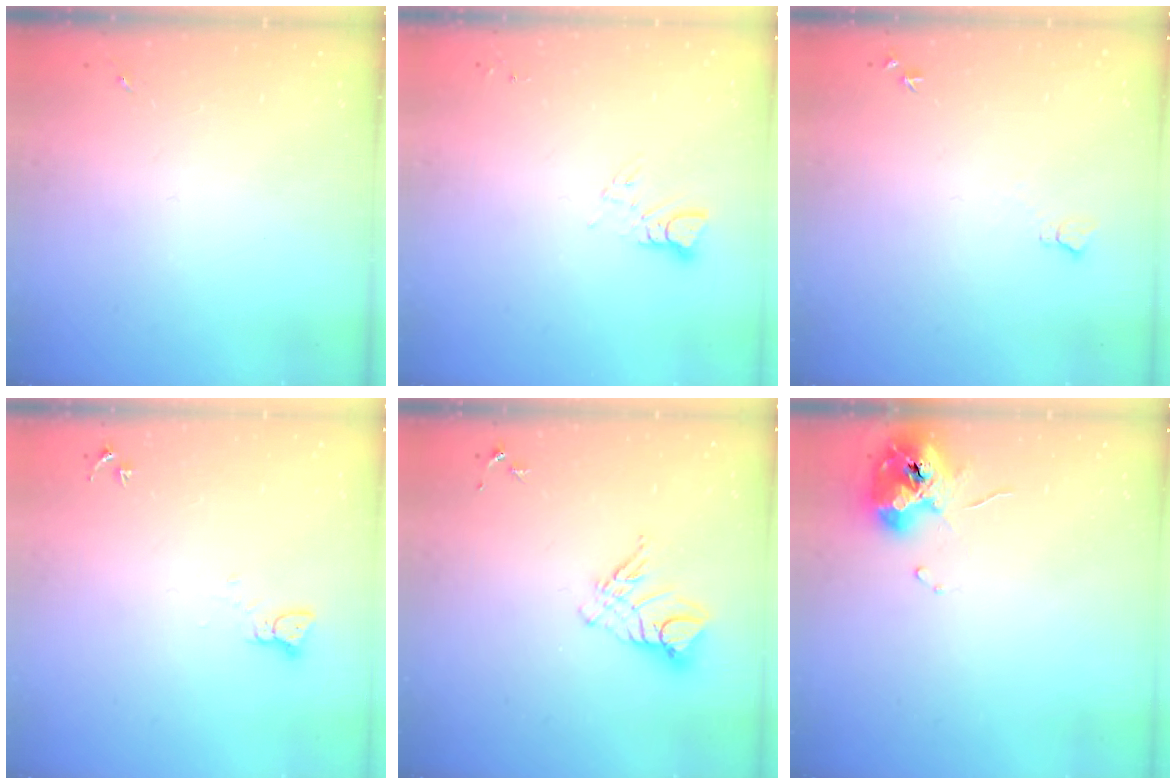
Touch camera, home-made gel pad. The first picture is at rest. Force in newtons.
{"total": 3.0, "press": 3.0, "slide": 0.3}
{"total": 5.5, "press": 5.5, "slide": 0.7}
{"total": 2.2, "press": 2.2, "slide": 0.2}
{"total": 9.9, "press": 9.8, "slide": 1.1}
{"total": 11.0, "press": 11.0, "slide": 1.1}